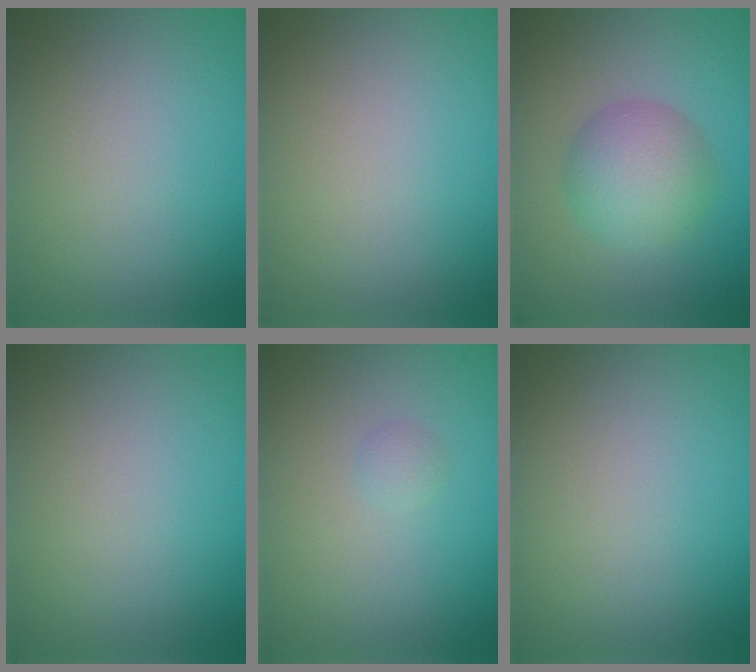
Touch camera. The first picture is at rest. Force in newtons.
{"total": 0.0}
{"total": 5.0, "press": 5.0, "slide": 0.0}
{"total": 0.0}
{"total": 0.8, "press": 0.8, "slide": 0.1}
{"total": 0.0}